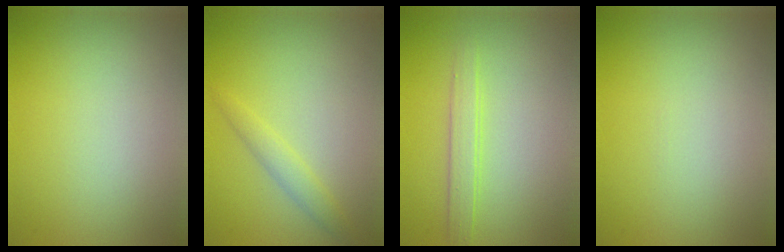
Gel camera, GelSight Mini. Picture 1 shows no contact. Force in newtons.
{"total": 1.7, "press": 1.7, "slide": 0.1}
{"total": 1.8, "press": 1.8, "slide": 0.1}
{"total": 0.0}